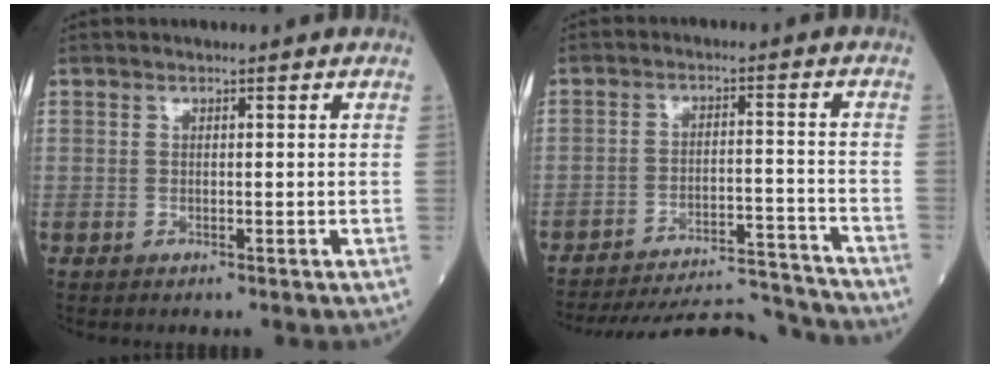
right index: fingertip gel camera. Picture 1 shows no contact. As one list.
[{"total": 15.9, "force": [-15.7, 0.5, 2.6], "torque": [-0.044, 0.011, -0.226]}]